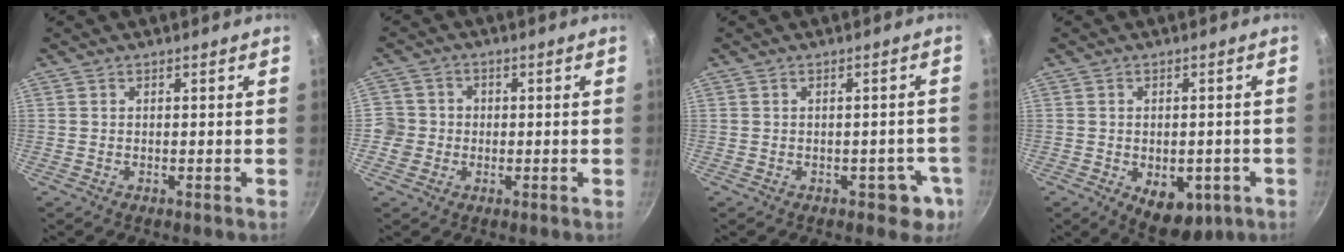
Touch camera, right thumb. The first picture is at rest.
{"total": 4.8, "force": [-0.6, 4.8, 0.5], "torque": [0.023, 0.013, -0.016]}
{"total": 4.4, "force": [-2.1, 2.6, 2.8], "torque": [-0.009, 0.015, -0.023]}
{"total": 8.9, "force": [-3.3, 5.2, 6.4], "torque": [-0.070, 0.004, -0.033]}